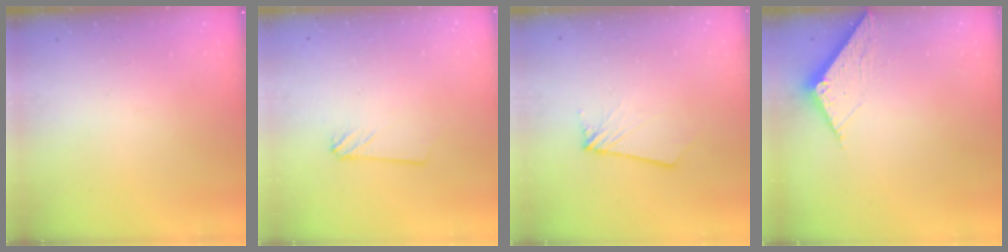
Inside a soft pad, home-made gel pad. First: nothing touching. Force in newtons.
{"total": 2.4, "press": 2.4, "slide": 0.3}
{"total": 2.8, "press": 2.8, "slide": 0.3}
{"total": 6.1, "press": 6.1, "slide": 0.3}